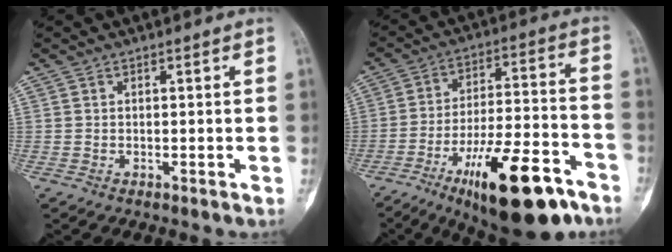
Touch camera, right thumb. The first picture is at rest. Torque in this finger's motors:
{"motor_torque": [3.37, 1.37, 1.35, -1.42, 0.46]}